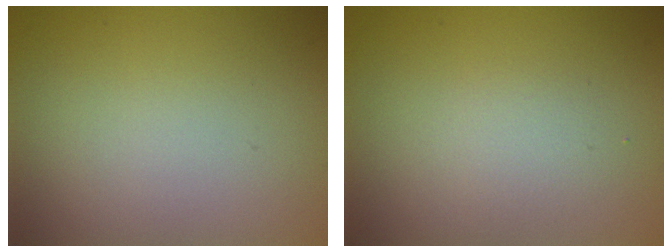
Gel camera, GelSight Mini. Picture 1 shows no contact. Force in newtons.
{"total": 1.3, "press": 1.3, "slide": 0.1}